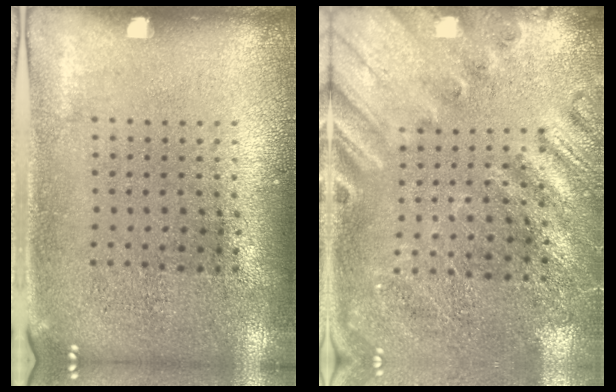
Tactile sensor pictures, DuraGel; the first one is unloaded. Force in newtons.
{"total": 2.3, "press": 2.2, "slide": 0.7}